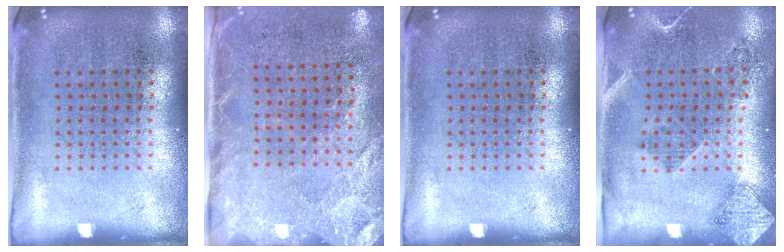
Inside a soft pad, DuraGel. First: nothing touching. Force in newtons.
{"total": 2.7, "press": 2.2, "slide": 1.6}
{"total": 0.0}
{"total": 1.8, "press": 1.6, "slide": 0.9}